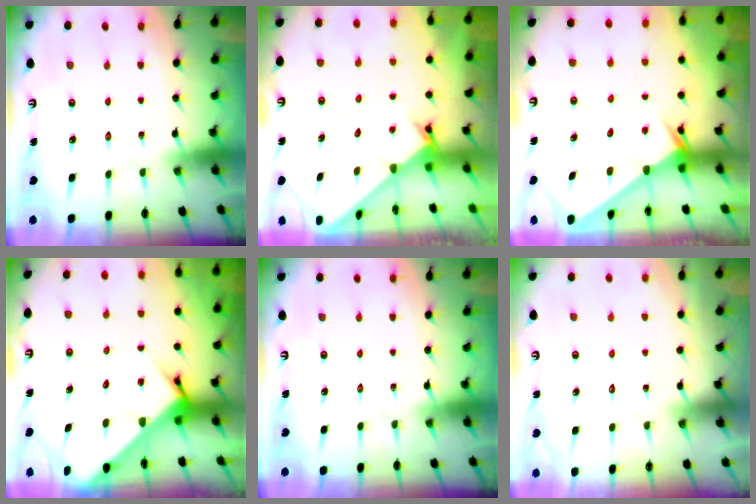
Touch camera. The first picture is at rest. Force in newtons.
{"total": 1.7, "press": 1.7, "slide": 0.1}
{"total": 2.6, "press": 2.6, "slide": 0.0}
{"total": 5.5, "press": 5.5, "slide": 0.5}
{"total": 0.0}
{"total": 3.7, "press": 3.7, "slide": 0.4}